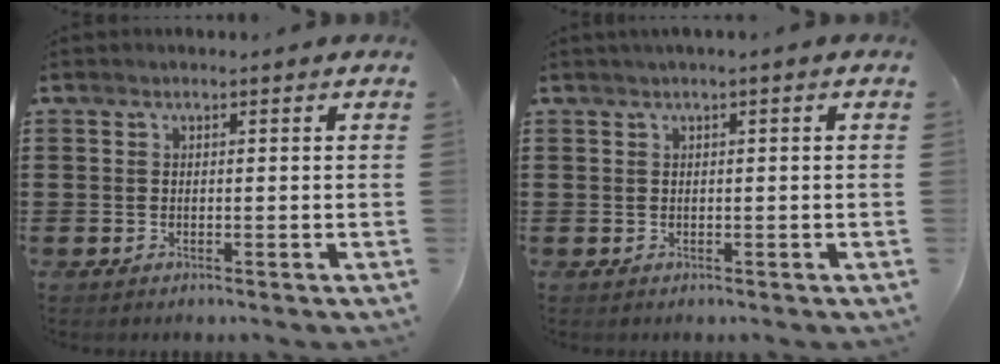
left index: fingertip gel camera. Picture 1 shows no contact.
{"total": 0.8, "force": [0.0, 0.0, 0.8], "torque": [-0.010, -0.003, 0.000]}